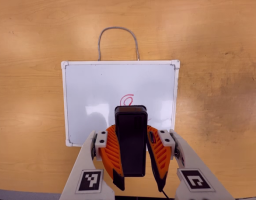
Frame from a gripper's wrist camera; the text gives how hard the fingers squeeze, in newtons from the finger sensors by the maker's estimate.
{"total": 10.4, "left": 8.5, "right": 12.2}